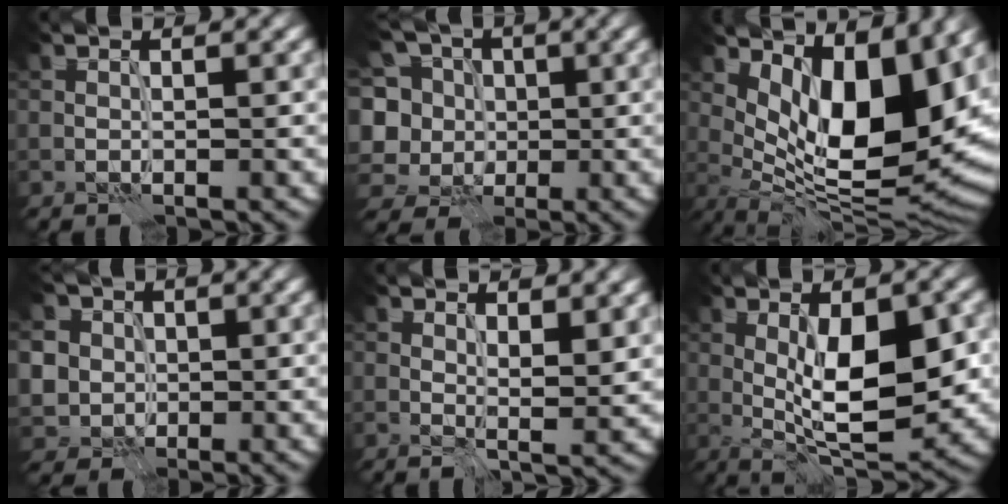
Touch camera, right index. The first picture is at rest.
{"total": 9.8, "force": [1.0, 8.8, 4.1], "torque": [-0.115, 0.039, -0.018]}
{"total": 13.7, "force": [3.5, 6.0, 11.8], "torque": [-0.160, -0.014, 0.060]}
{"total": 6.7, "force": [1.8, 6.1, 2.3], "torque": [-0.055, 0.016, 0.018]}
{"total": 3.3, "force": [1.6, 1.1, 2.6], "torque": [-0.040, -0.005, 0.030]}
{"total": 9.7, "force": [-0.2, 3.2, 9.1], "torque": [-0.137, -0.004, -0.002]}